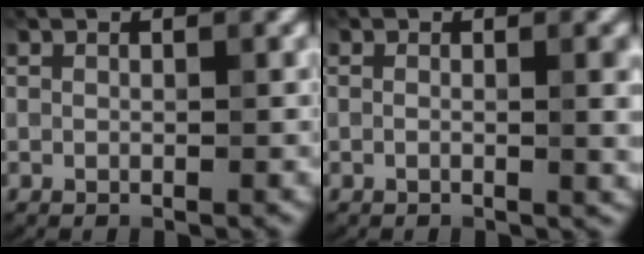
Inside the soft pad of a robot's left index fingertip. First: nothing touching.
{"total": 4.0, "force": [0.1, 1.5, 3.7], "torque": [-0.038, 0.007, -0.006]}